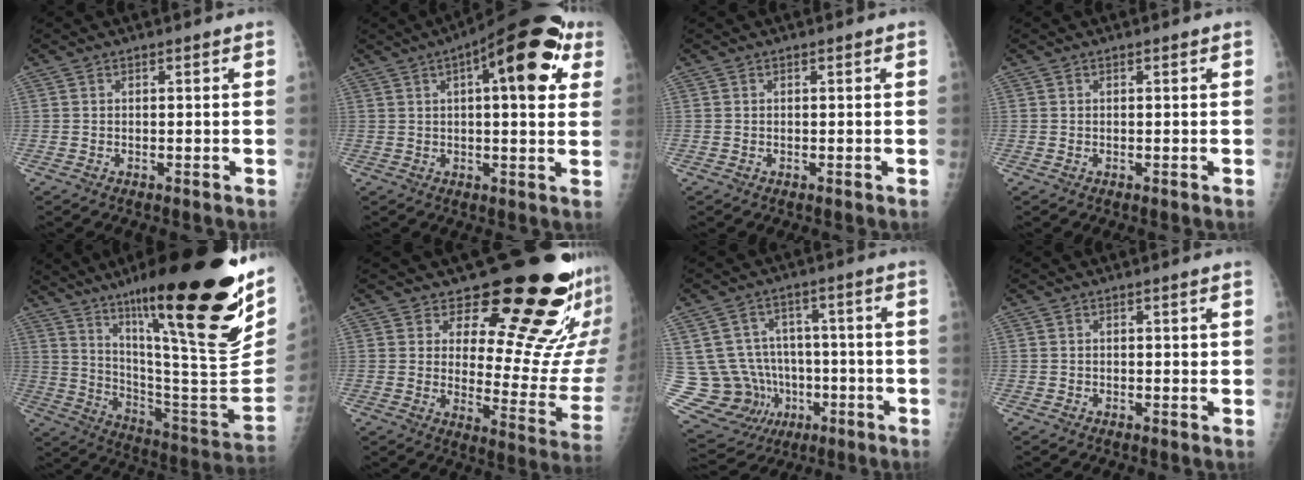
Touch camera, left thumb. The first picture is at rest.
{"total": 18.2, "force": [7.0, 6.4, 15.6], "torque": [-0.195, 0.007, 0.087]}
{"total": 0.0}
{"total": 0.0}
{"total": 35.3, "force": [20.0, 7.1, 28.2], "torque": [-0.355, -0.054, 0.324]}
{"total": 21.7, "force": [15.8, 8.1, 12.4], "torque": [-0.119, -0.127, 0.203]}
{"total": 16.4, "force": [-1.5, 15.5, 5.3], "torque": [-0.098, 0.049, 0.006]}
{"total": 0.6, "force": [0.1, 0.4, 0.4], "torque": [0.002, 0.001, -0.001]}